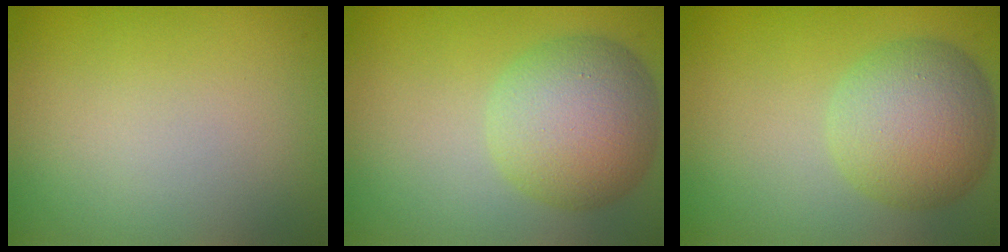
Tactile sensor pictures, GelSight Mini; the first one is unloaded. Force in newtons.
{"total": 7.3, "press": 7.3, "slide": 0.4}
{"total": 6.6, "press": 6.6, "slide": 0.2}